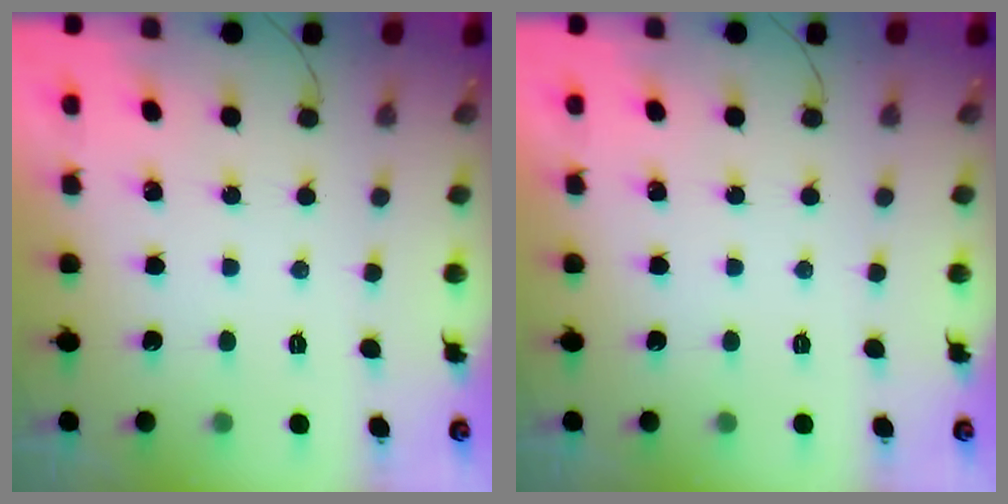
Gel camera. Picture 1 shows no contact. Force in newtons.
{"total": 0.0}